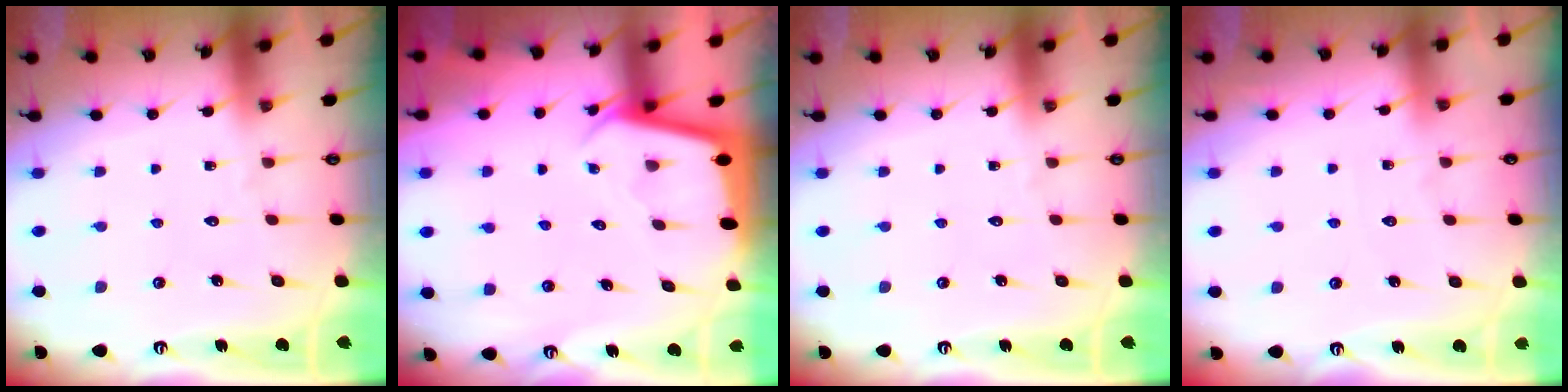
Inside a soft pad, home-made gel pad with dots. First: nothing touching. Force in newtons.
{"total": 2.4, "press": 2.4, "slide": 0.1}
{"total": 0.0}
{"total": 2.2, "press": 2.2, "slide": 0.2}